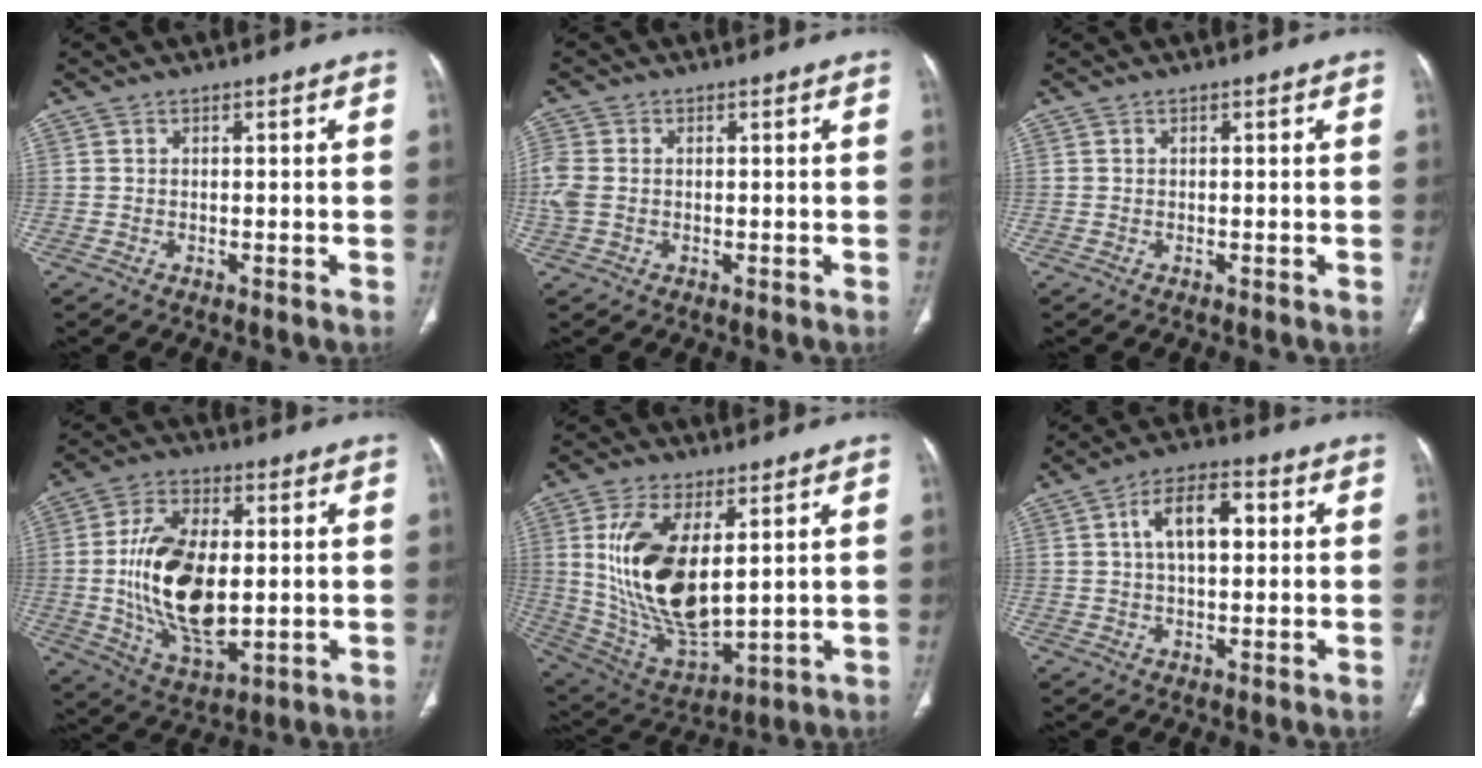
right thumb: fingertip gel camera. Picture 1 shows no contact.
{"total": 4.6, "force": [-0.1, 3.4, 3.1], "torque": [-0.097, 0.005, -0.003]}
{"total": 0.0}
{"total": 18.4, "force": [0.0, 9.8, 15.5], "torque": [-0.278, -0.016, 0.008]}
{"total": 18.9, "force": [4.0, 9.0, 16.2], "torque": [-0.307, -0.031, 0.092]}
{"total": 9.2, "force": [1.9, 4.7, 7.6], "torque": [-0.120, 0.012, 0.025]}